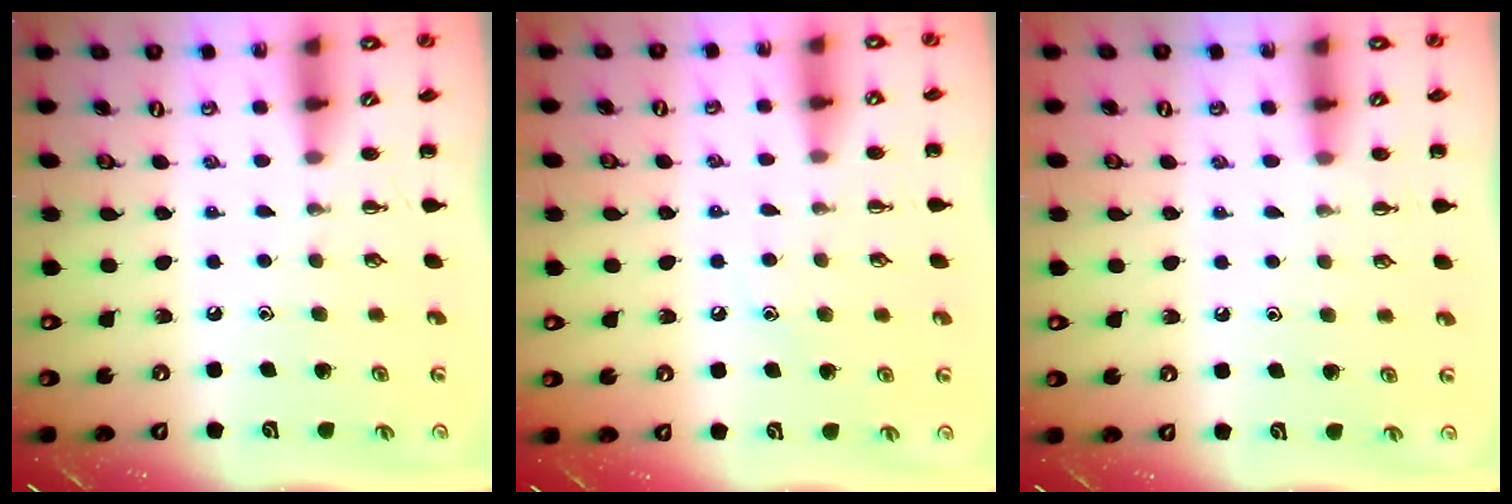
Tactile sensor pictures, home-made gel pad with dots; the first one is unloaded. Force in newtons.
{"total": 7.1, "press": 6.9, "slide": 1.9}
{"total": 5.8, "press": 5.5, "slide": 1.7}